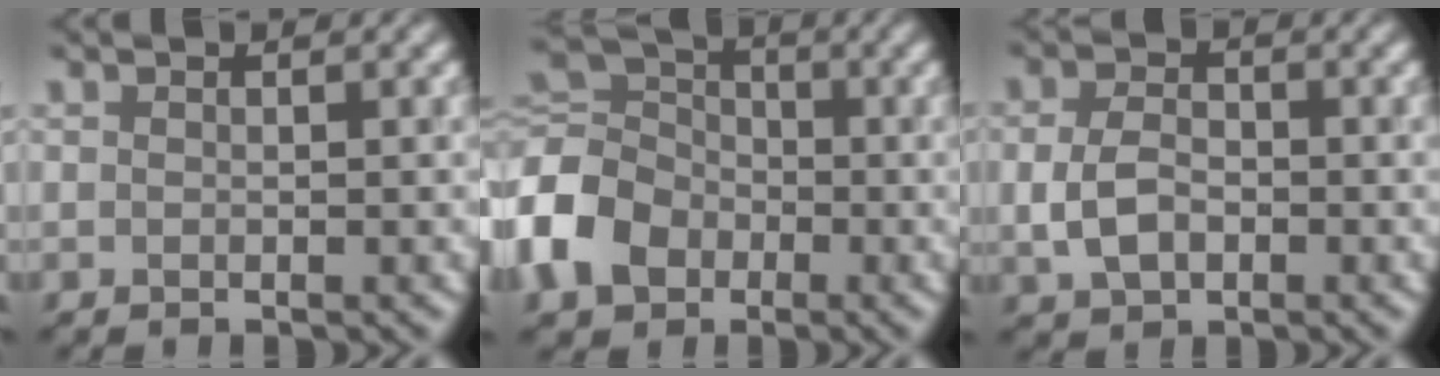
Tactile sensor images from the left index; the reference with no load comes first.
{"total": 7.4, "force": [-2.5, 5.9, 3.8], "torque": [-0.091, 0.015, -0.076]}
{"total": 3.5, "force": [-0.4, 2.4, 2.4], "torque": [-0.054, -0.003, -0.010]}